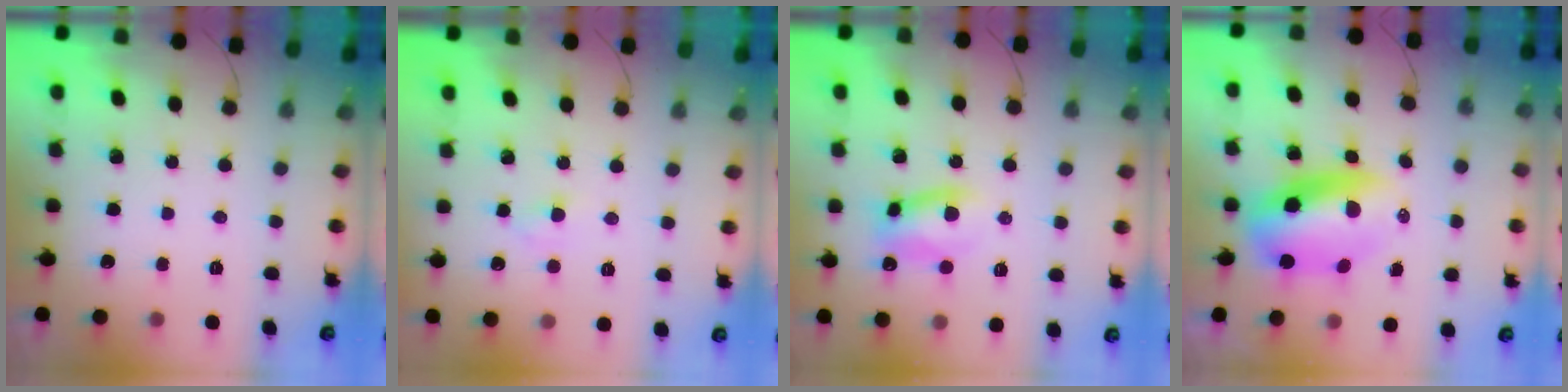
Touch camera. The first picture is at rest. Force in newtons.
{"total": 2.9, "press": 2.7, "slide": 1.2}
{"total": 8.2, "press": 8.1, "slide": 0.6}
{"total": 11.5, "press": 11.0, "slide": 3.4}